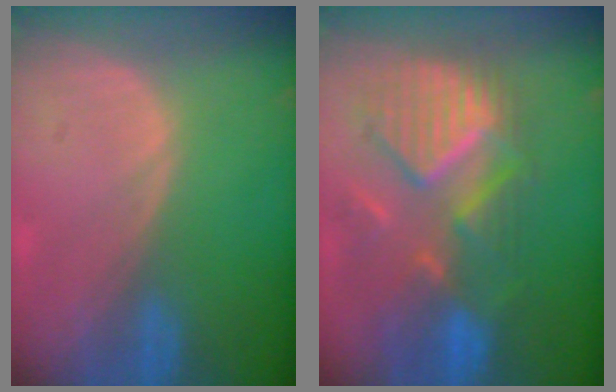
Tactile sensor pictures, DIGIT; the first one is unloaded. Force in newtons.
{"total": 11.1, "press": 10.0, "slide": 4.9}